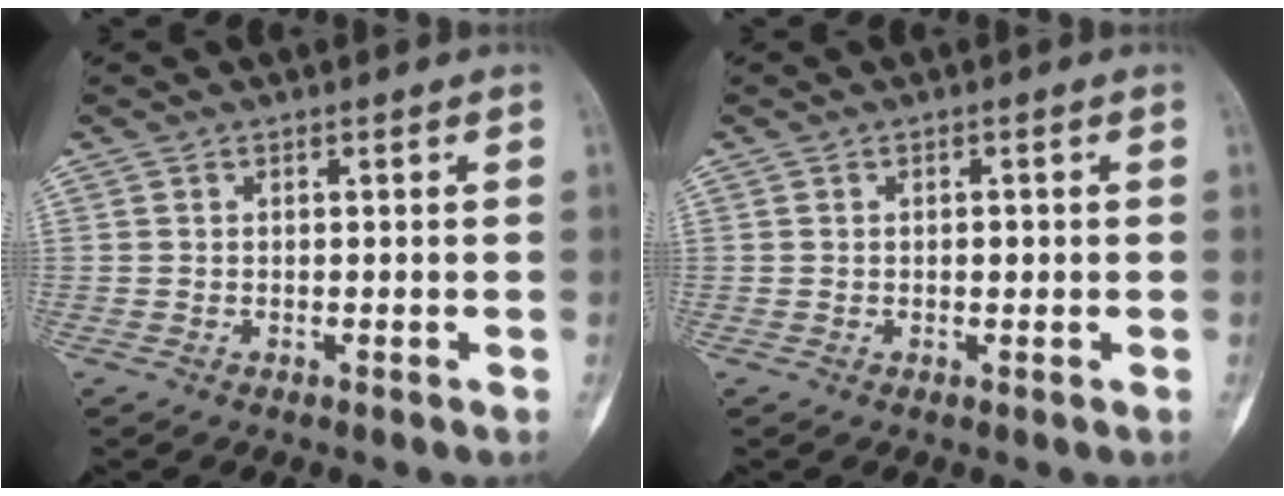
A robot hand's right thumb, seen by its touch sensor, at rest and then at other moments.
{"total": 1.1, "force": [-0.1, 0.7, 0.9], "torque": [-0.010, 0.001, -0.002]}